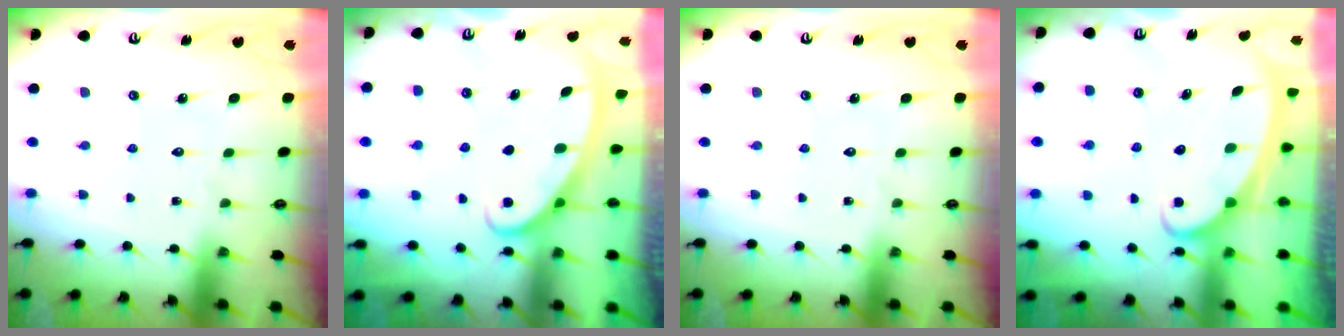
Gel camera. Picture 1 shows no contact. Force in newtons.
{"total": 2.9, "press": 2.9, "slide": 0.4}
{"total": 0.0}
{"total": 2.1, "press": 2.1, "slide": 0.2}